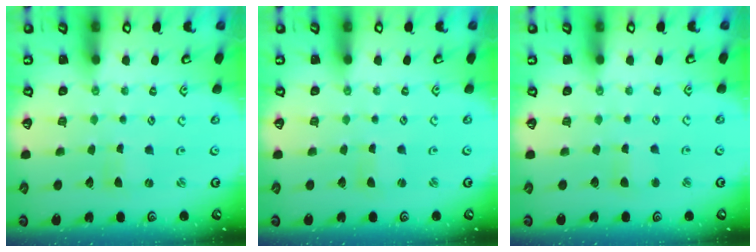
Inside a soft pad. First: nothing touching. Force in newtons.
{"total": 0.9, "press": 0.9, "slide": 0.2}
{"total": 3.9, "press": 3.9, "slide": 0.2}